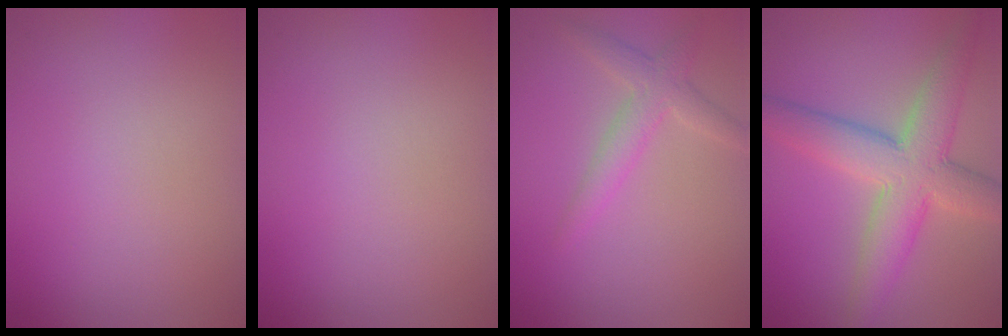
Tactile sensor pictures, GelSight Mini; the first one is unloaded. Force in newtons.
{"total": 0.0}
{"total": 2.6, "press": 2.6, "slide": 0.1}
{"total": 6.9, "press": 6.9, "slide": 0.4}